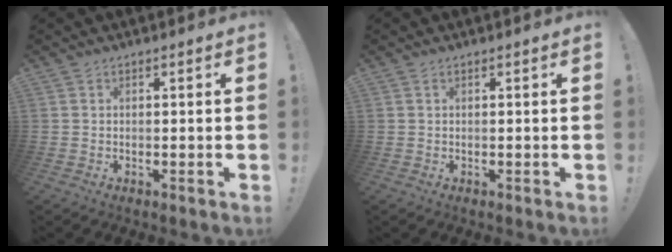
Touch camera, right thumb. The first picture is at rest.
{"total": 0.0}